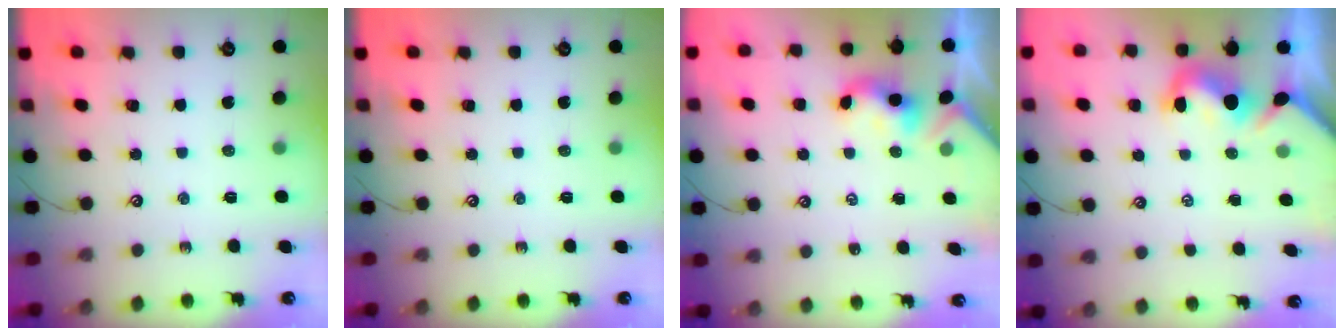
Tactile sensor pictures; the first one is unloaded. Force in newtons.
{"total": 0.0}
{"total": 2.4, "press": 2.3, "slide": 0.2}
{"total": 1.5, "press": 1.2, "slide": 0.9}